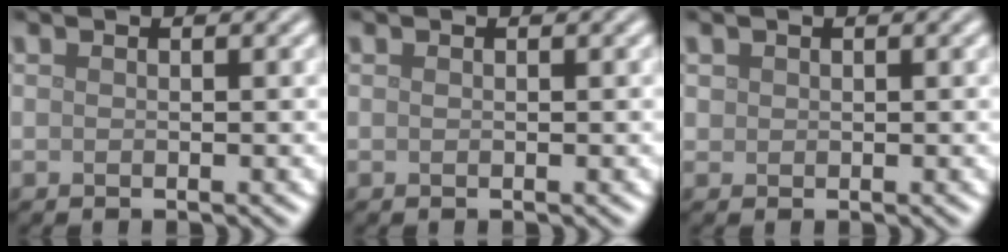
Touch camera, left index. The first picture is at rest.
{"total": 0.0}
{"total": 0.7, "force": [0.3, 0.6, 0.1], "torque": [0.003, -0.002, 0.008]}